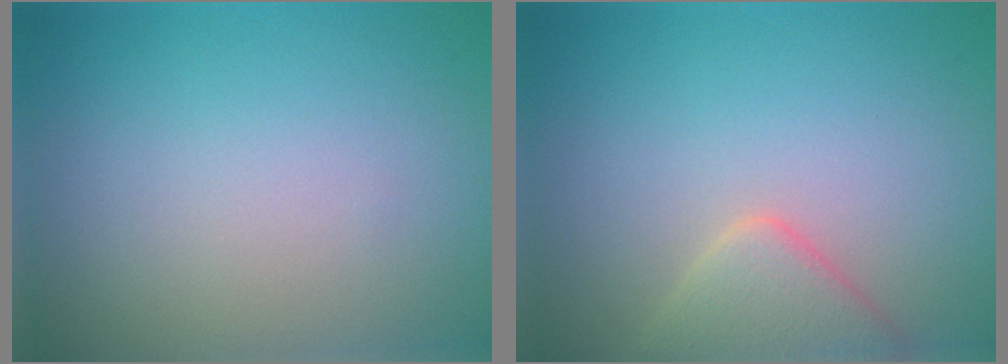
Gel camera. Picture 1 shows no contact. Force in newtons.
{"total": 3.4, "press": 3.4, "slide": 0.4}